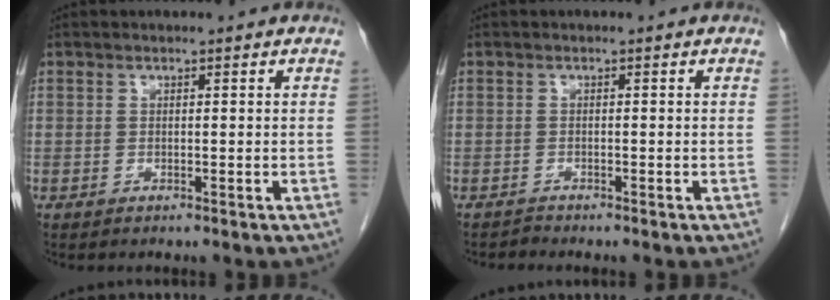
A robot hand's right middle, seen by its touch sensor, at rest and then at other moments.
{"total": 0.7, "force": [-0.6, -0.1, -0.3], "torque": [0.002, -0.005, -0.011]}